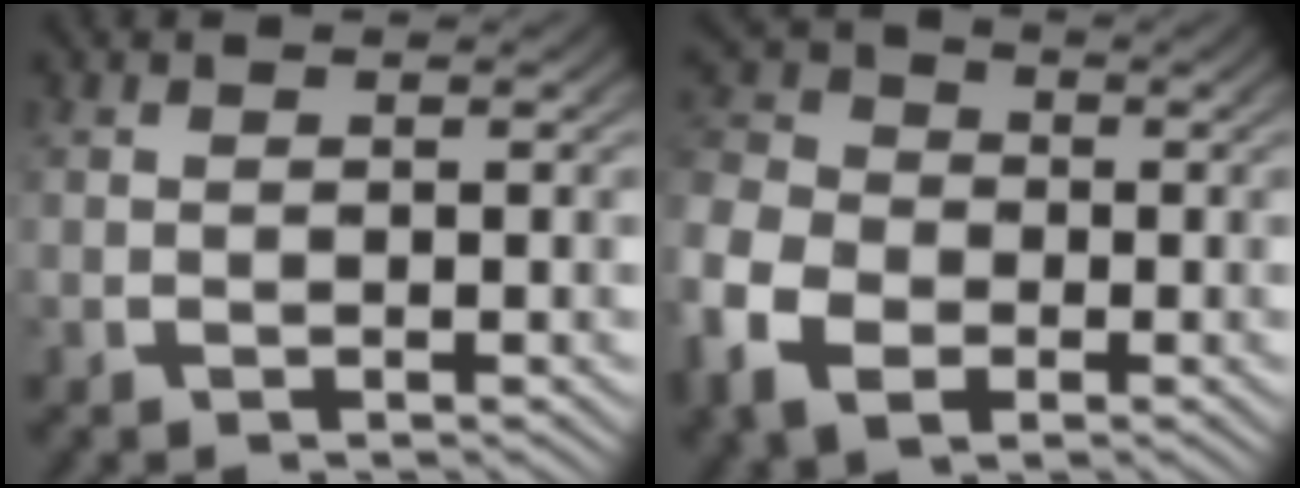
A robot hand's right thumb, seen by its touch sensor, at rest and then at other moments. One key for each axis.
{"total": 7.8, "fx": -2.3, "fy": 6.4, "fz": 3.9, "tx": -0.107, "ty": -0.028, "tz": -0.038}